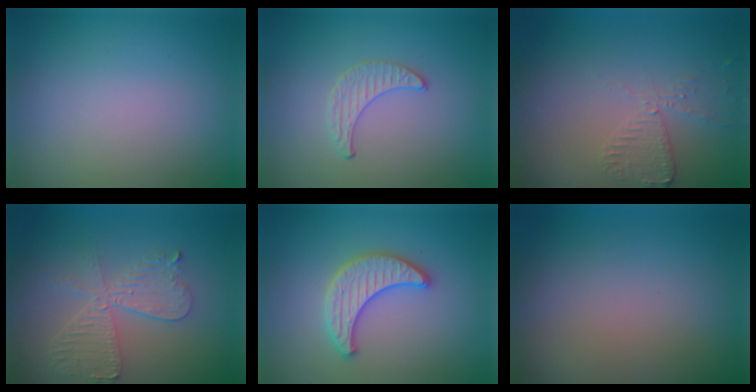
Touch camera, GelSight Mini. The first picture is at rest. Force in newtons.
{"total": 1.0, "press": 1.0, "slide": 0.3}
{"total": 2.4, "press": 2.4, "slide": 0.2}
{"total": 4.3, "press": 3.7, "slide": 2.1}
{"total": 3.6, "press": 3.5, "slide": 0.7}
{"total": 0.0}